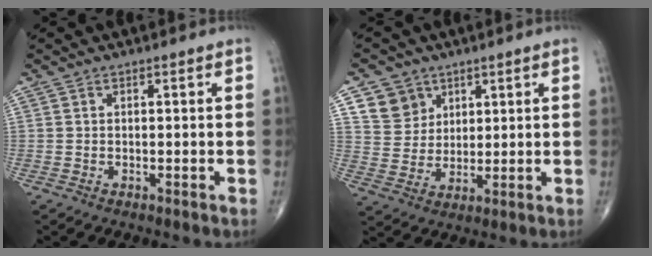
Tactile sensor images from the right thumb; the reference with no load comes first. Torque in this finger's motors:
{"motor_torque": [-0.23, 0.25, 0.02, 0.02, 0.01]}